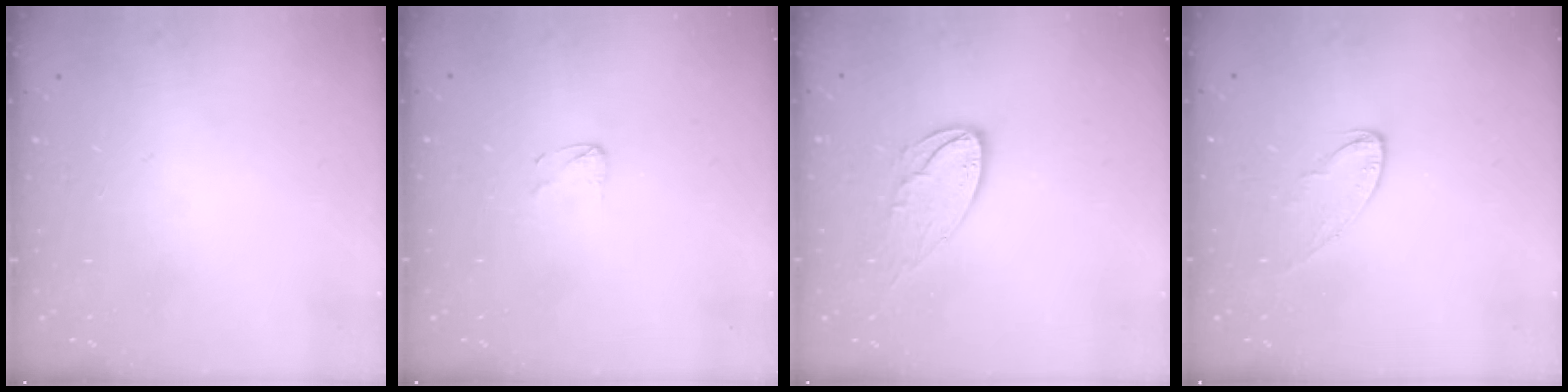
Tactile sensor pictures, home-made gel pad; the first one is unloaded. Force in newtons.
{"total": 2.6, "press": 2.6, "slide": 0.2}
{"total": 10.1, "press": 10.1, "slide": 0.6}
{"total": 4.9, "press": 4.9, "slide": 0.4}